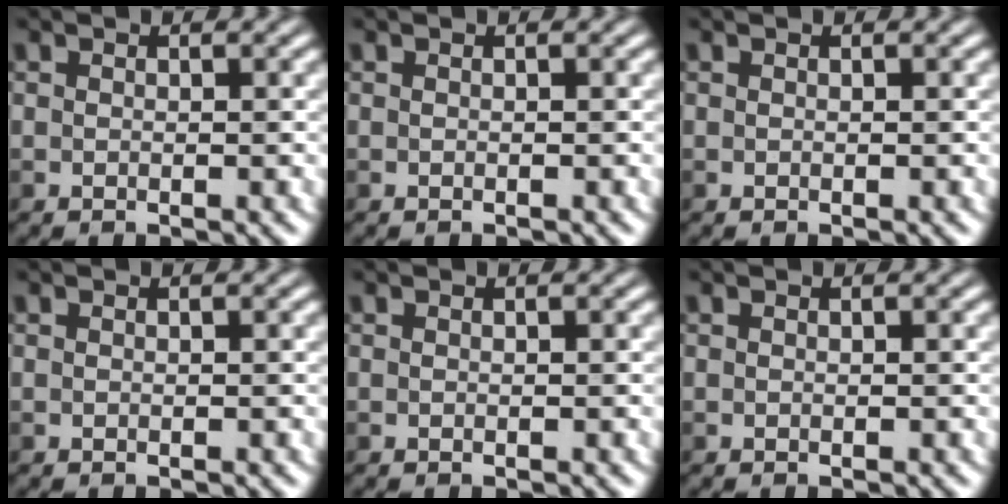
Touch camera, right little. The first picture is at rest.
{"total": 0.0}
{"total": 0.0}
{"total": 0.0}
{"total": 0.0}
{"total": 0.0}